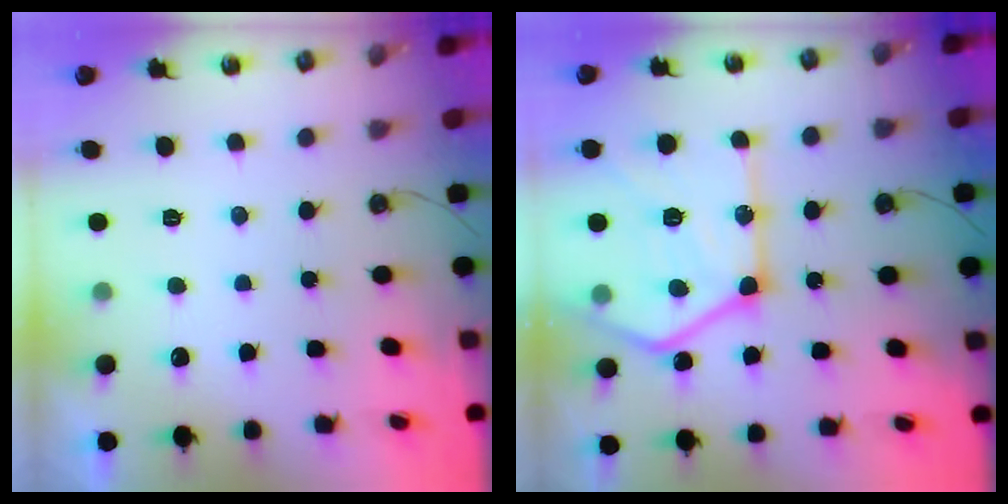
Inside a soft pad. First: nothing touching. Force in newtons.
{"total": 25.8, "press": 25.7, "slide": 2.6}